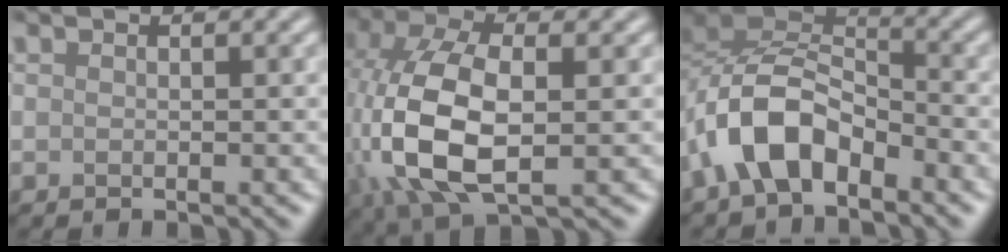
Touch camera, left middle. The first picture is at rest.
{"total": 10.2, "force": [-0.8, 5.4, 8.6], "torque": [-0.200, 0.001, -0.017]}
{"total": 6.6, "force": [-3.4, 3.6, 4.3], "torque": [-0.072, 0.012, -0.072]}